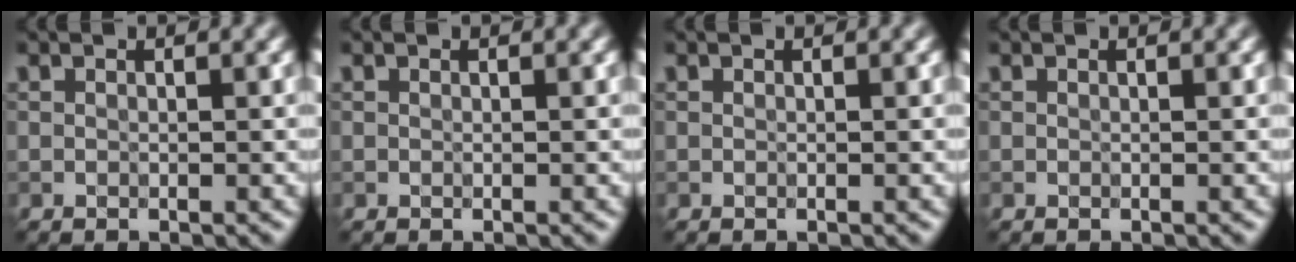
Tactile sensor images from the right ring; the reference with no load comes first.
{"total": 0.0}
{"total": 0.0}
{"total": 0.0}